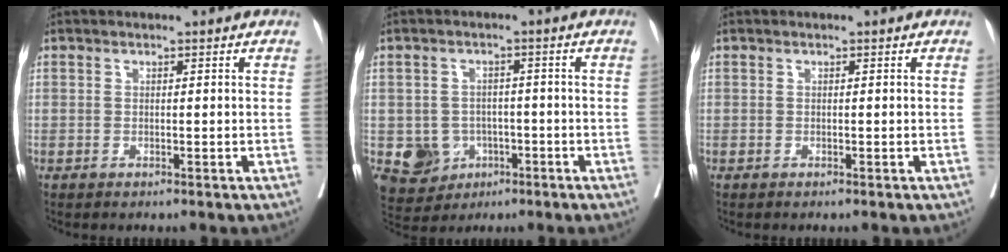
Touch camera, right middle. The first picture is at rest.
{"total": 5.9, "force": [-1.9, 5.3, 1.5], "torque": [-0.023, 0.005, -0.020]}
{"total": 0.0}